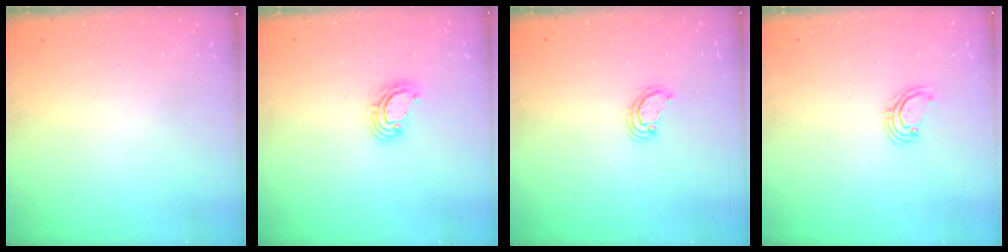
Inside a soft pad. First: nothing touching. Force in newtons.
{"total": 6.1, "press": 6.1, "slide": 0.5}
{"total": 3.0, "press": 2.9, "slide": 0.3}
{"total": 2.0, "press": 2.0, "slide": 0.4}